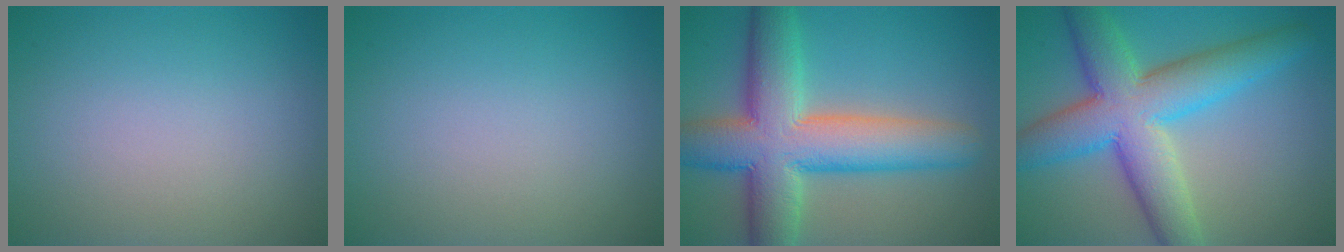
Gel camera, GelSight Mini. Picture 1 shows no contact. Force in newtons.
{"total": 0.0}
{"total": 11.1, "press": 11.1, "slide": 0.5}
{"total": 9.7, "press": 9.7, "slide": 0.3}